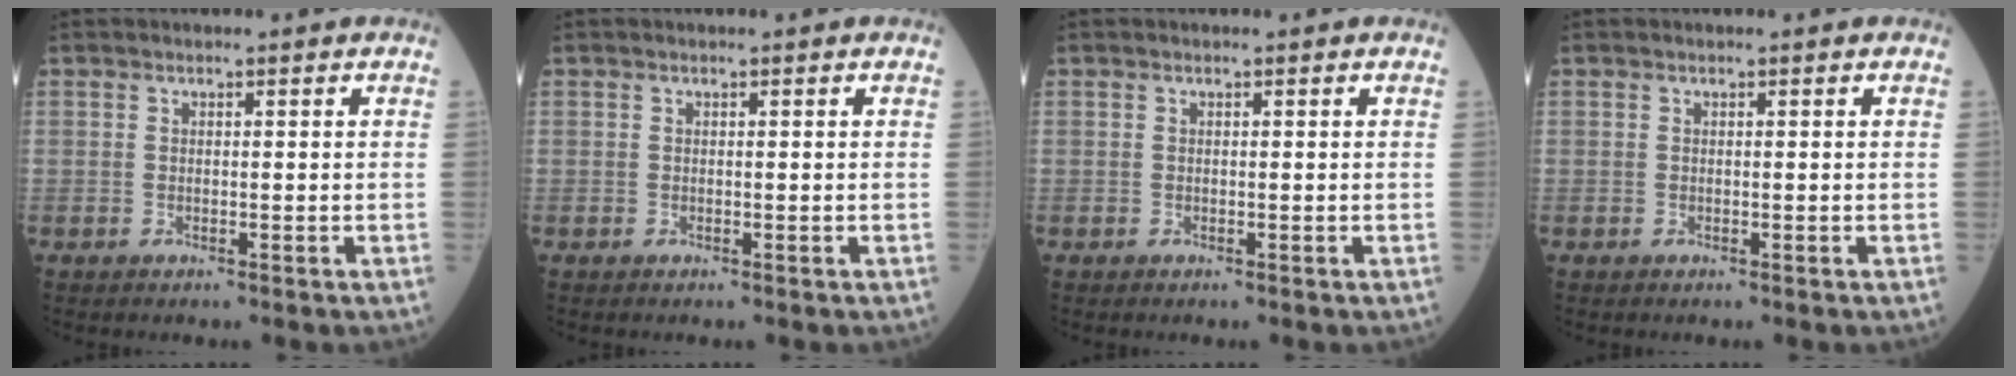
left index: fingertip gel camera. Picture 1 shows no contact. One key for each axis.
{"total": 0.0}
{"total": 0.0}
{"total": 0.0}